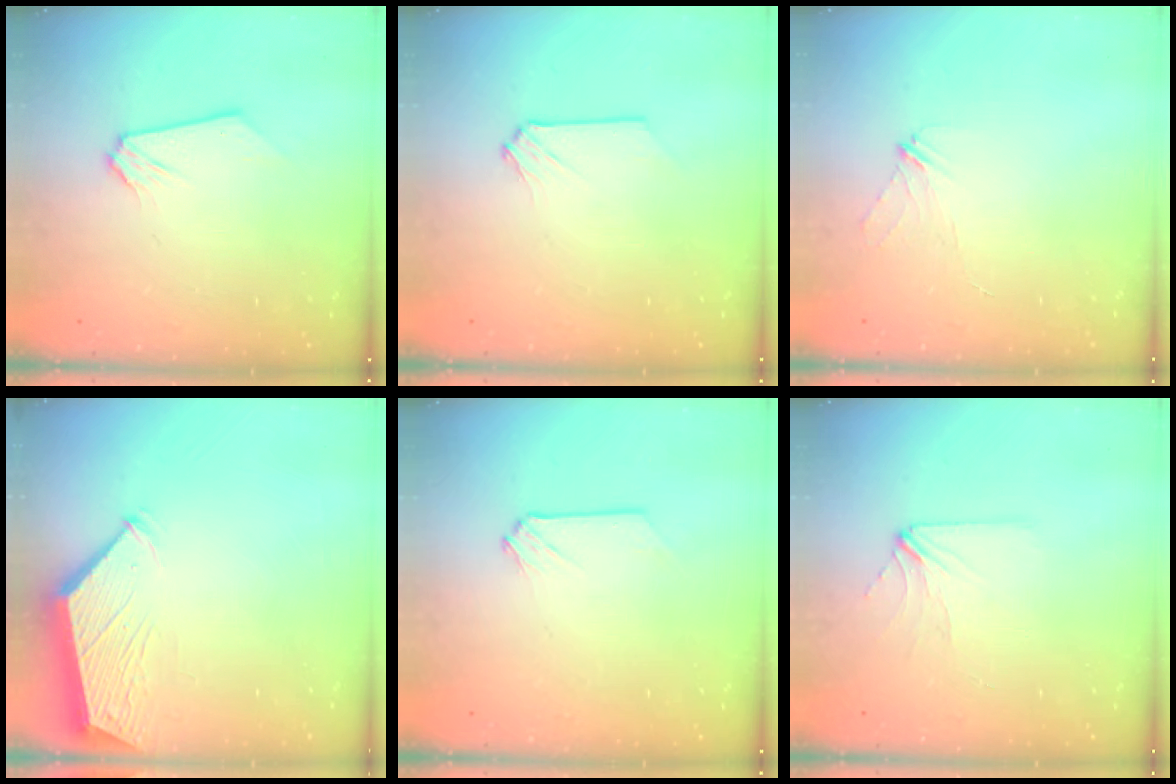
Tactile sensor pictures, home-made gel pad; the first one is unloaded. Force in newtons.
{"total": 0.0}
{"total": 2.4, "press": 2.4, "slide": 0.5}
{"total": 3.4, "press": 3.3, "slide": 0.5}
{"total": 0.0}
{"total": 2.8, "press": 2.8, "slide": 0.4}